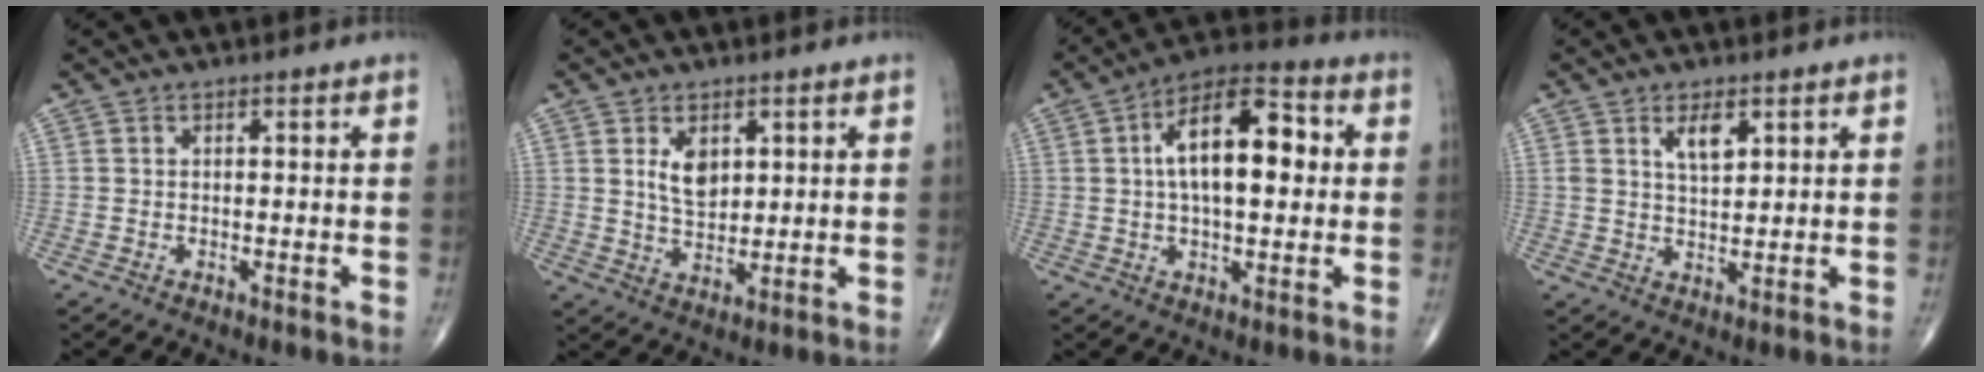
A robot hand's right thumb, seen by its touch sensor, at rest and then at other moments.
{"total": 5.7, "force": [2.0, 3.4, 4.1], "torque": [-0.055, -0.018, 0.042]}
{"total": 15.9, "force": [2.3, 7.6, 13.8], "torque": [-0.208, 0.025, 0.030]}
{"total": 4.6, "force": [2.3, 2.0, 3.4], "torque": [-0.051, -0.016, 0.042]}